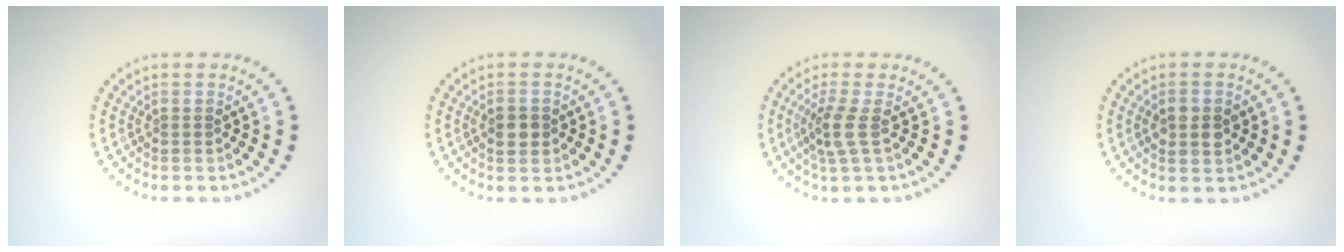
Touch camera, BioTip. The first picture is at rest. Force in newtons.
{"total": 2.2, "press": 2.2, "slide": 0.0}
{"total": 2.6, "press": 2.0, "slide": 1.6}
{"total": 2.9, "press": 2.9, "slide": 0.1}